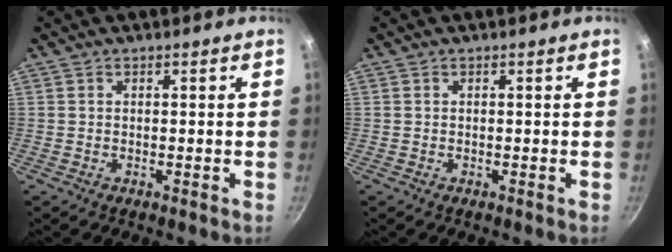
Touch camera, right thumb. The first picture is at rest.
{"total": 0.0}